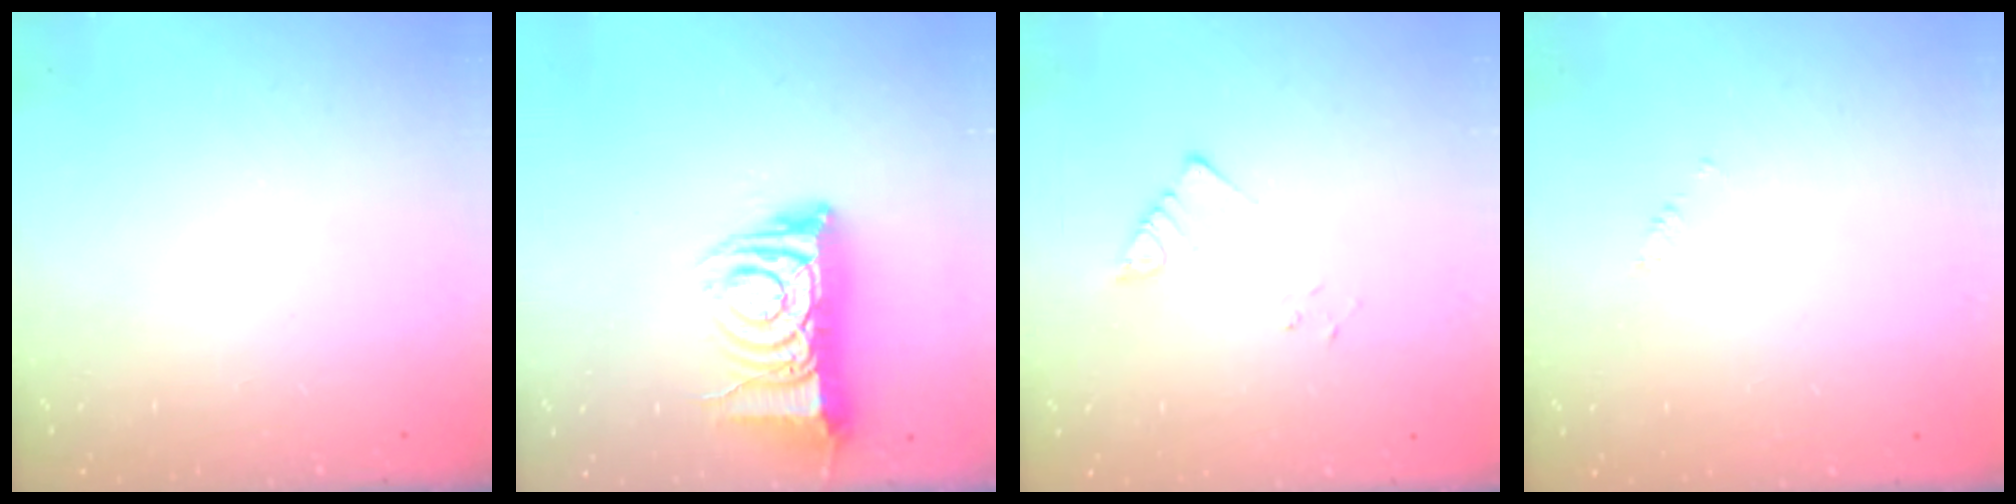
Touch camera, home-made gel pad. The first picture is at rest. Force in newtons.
{"total": 11.7, "press": 11.6, "slide": 1.0}
{"total": 2.2, "press": 2.2, "slide": 0.2}
{"total": 1.7, "press": 1.7, "slide": 0.3}